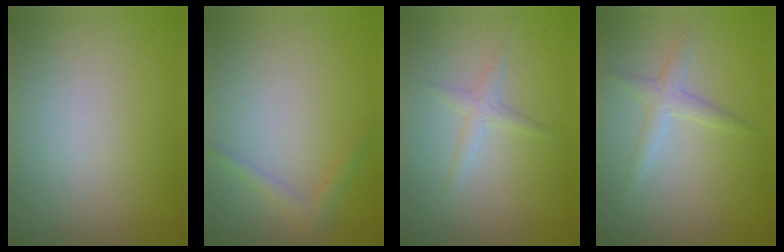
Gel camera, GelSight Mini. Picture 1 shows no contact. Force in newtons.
{"total": 1.2, "press": 1.2, "slide": 0.1}
{"total": 1.3, "press": 1.3, "slide": 0.0}
{"total": 1.8, "press": 1.8, "slide": 0.1}